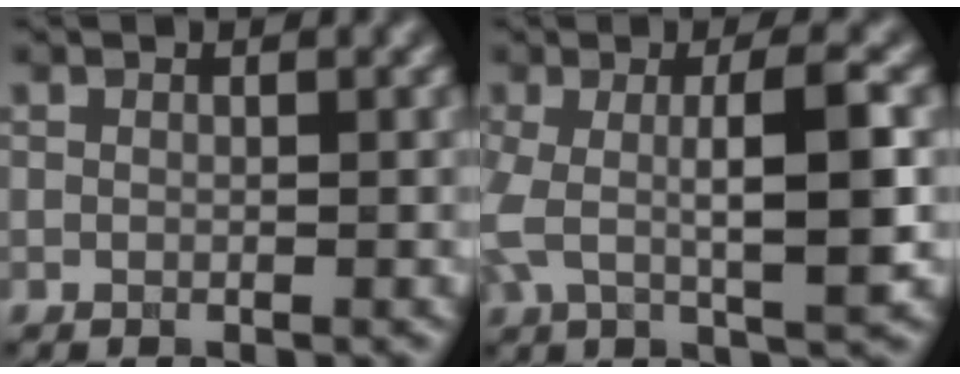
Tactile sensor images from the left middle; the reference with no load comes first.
{"total": 7.3, "force": [-0.2, 2.0, 7.0], "torque": [-0.128, 0.004, -0.006]}